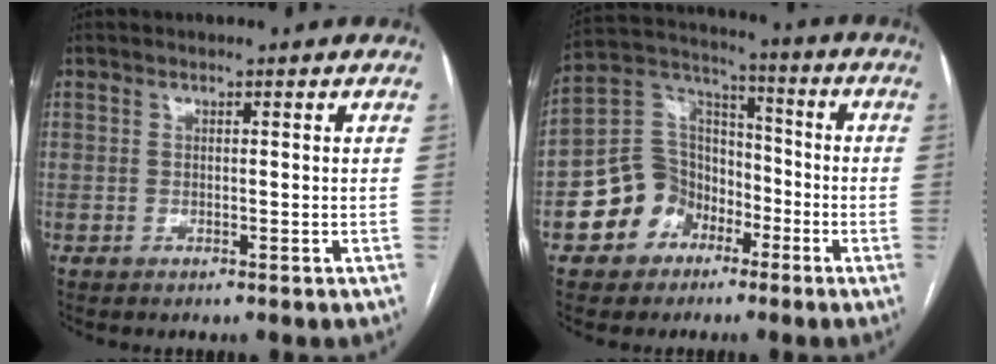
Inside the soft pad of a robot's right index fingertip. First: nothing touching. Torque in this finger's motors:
{"motor_torque": [0.81, 0.06, 0.28, 0.08]}